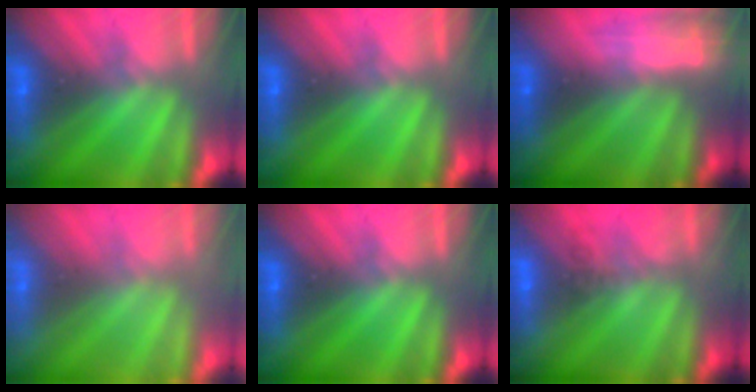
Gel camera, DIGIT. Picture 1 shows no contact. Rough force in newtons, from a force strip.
{"total": 0.0}
{"total": 2.4}
{"total": 2.7}
{"total": 0.0}
{"total": 1.6}